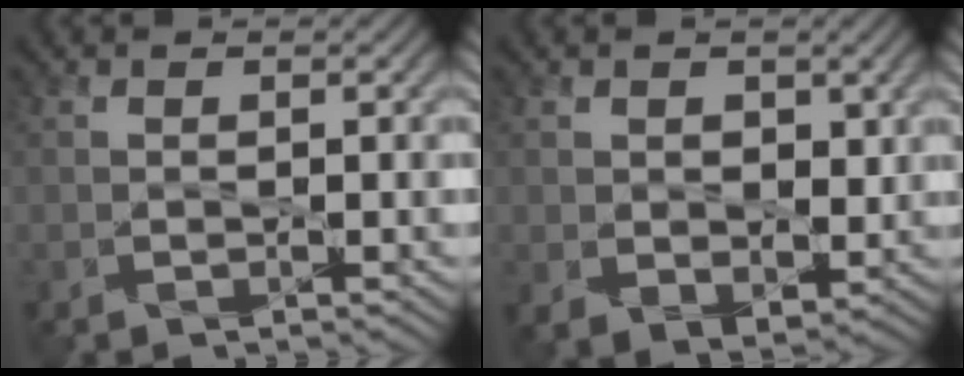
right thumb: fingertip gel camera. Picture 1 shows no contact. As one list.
[{"total": 4.2, "force": [1.2, 3.3, 2.4], "torque": [-0.065, -0.017, 0.027]}]